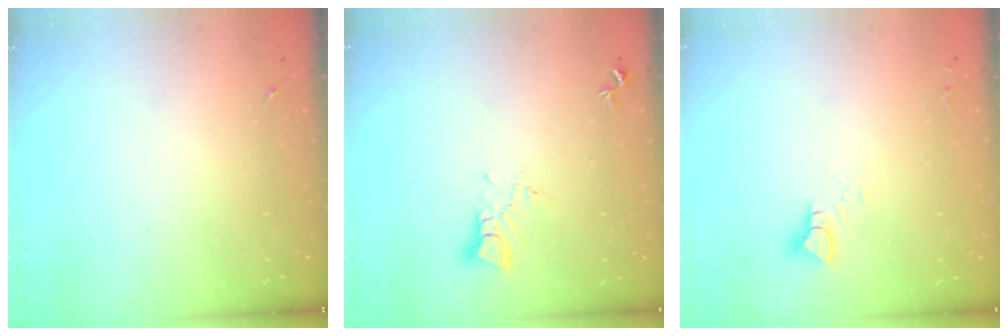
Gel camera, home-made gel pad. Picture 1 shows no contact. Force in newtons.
{"total": 4.0, "press": 3.9, "slide": 0.3}
{"total": 4.6, "press": 4.5, "slide": 0.5}